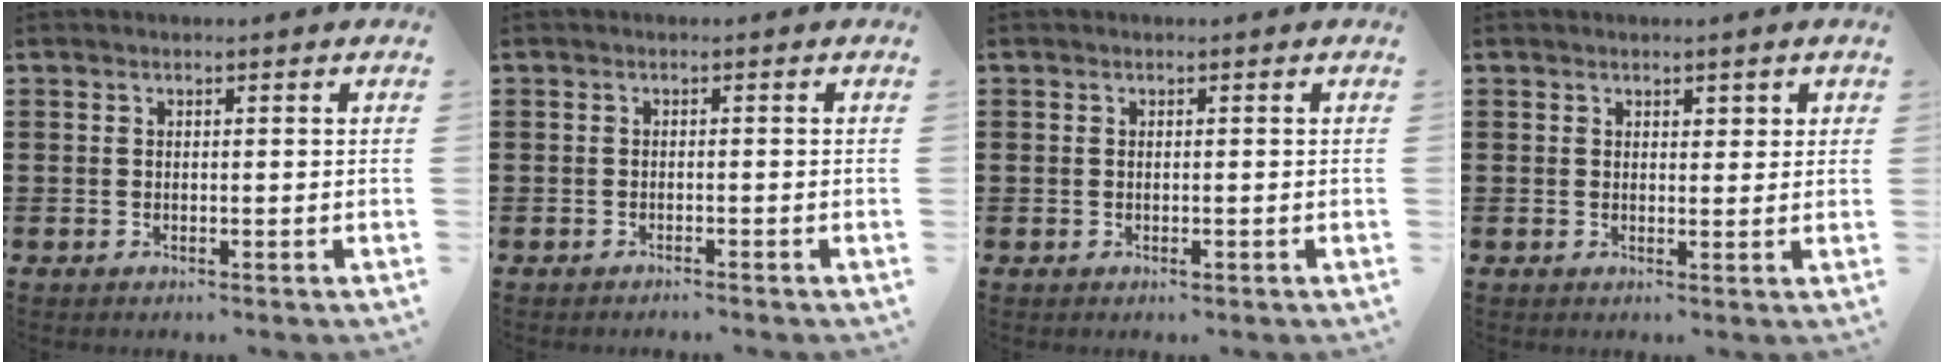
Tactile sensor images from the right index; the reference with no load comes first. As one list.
[{"total": 0.8, "force": [-0.8, 0.0, 0.0], "torque": [-0.002, -0.001, -0.017]}, {"total": 0.7, "force": [-0.2, 0.2, 0.7], "torque": [-0.013, -0.004, -0.002]}, {"total": 1.3, "force": [1.0, 0.7, 0.3], "torque": [0.000, 0.002, 0.017]}]